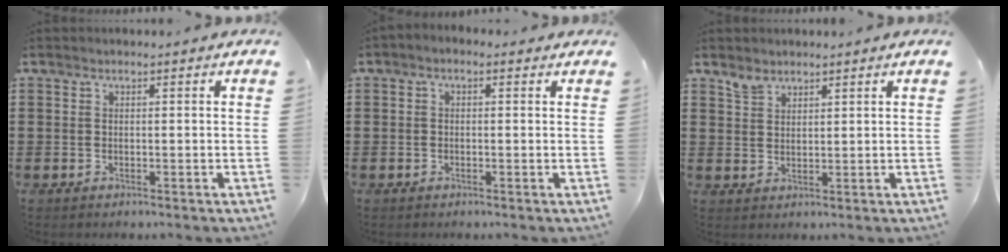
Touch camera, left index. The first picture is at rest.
{"total": 0.8, "force": [-0.5, 0.4, 0.5], "torque": [-0.010, -0.001, -0.010]}
{"total": 2.6, "force": [2.2, 1.3, 0.5], "torque": [-0.015, 0.002, 0.044]}